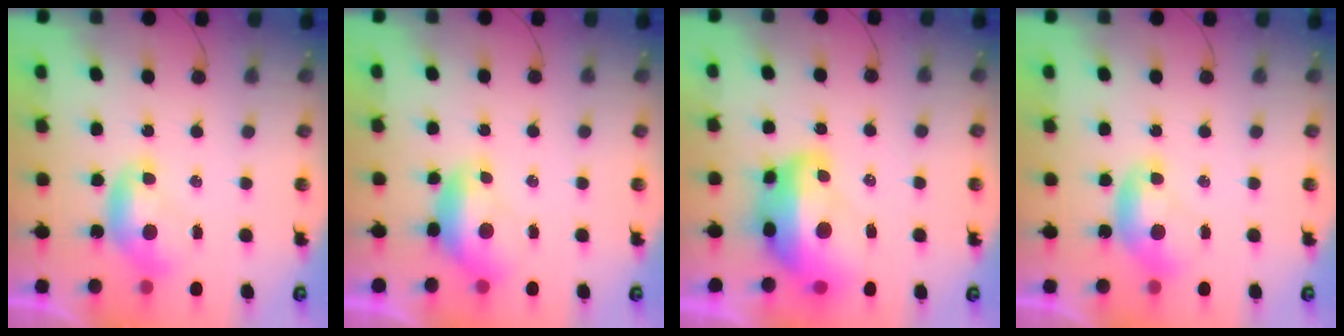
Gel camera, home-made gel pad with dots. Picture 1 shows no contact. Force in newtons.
{"total": 0.6, "press": 0.5, "slide": 0.4}
{"total": 10.7, "press": 10.6, "slide": 1.3}
{"total": 0.0}